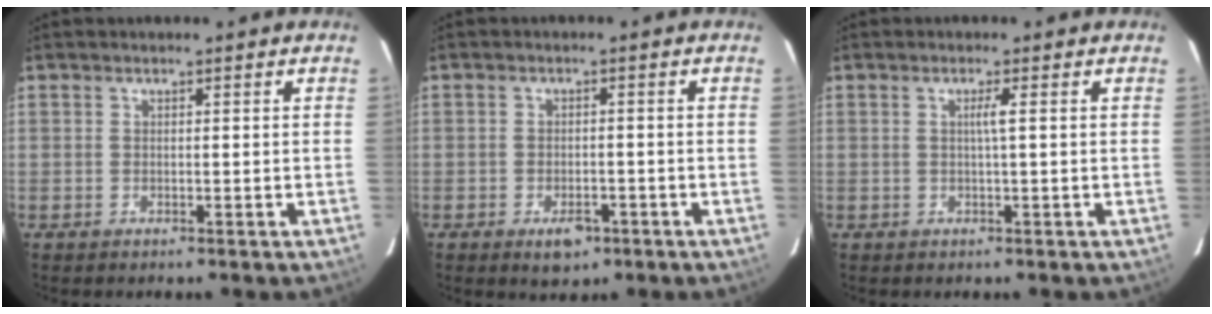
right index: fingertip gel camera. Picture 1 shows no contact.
{"total": 3.6, "force": [-2.1, 1.9, 2.2], "torque": [-0.032, 0.000, -0.023]}
{"total": 1.2, "force": [0.3, -0.4, 1.1], "torque": [-0.025, 0.000, 0.005]}